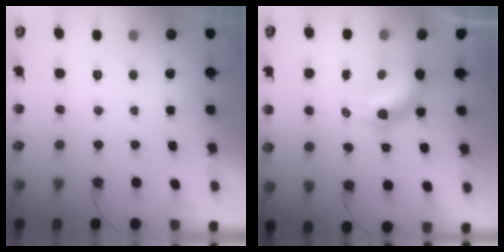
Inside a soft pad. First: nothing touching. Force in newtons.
{"total": 7.7, "press": 7.7, "slide": 0.5}